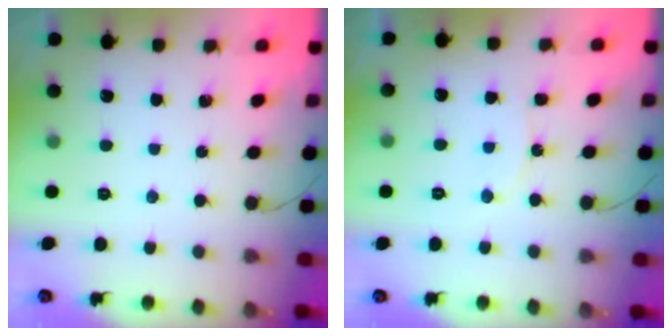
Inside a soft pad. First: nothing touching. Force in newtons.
{"total": 6.7, "press": 6.3, "slide": 2.3}